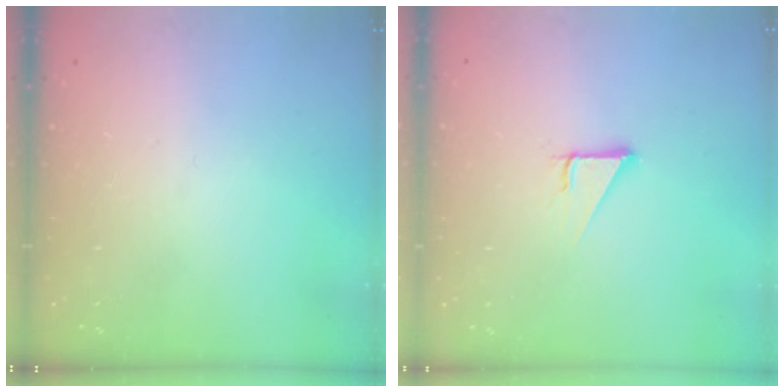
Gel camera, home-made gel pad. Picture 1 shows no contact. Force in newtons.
{"total": 2.9, "press": 2.9, "slide": 0.1}